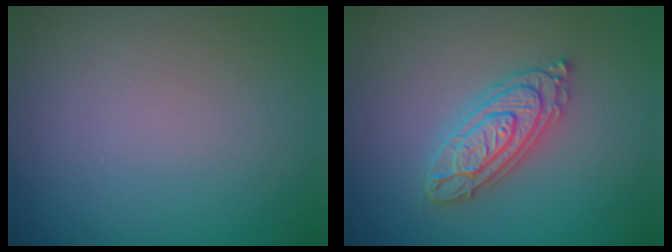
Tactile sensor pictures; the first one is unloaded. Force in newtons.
{"total": 4.3, "press": 4.2, "slide": 0.8}